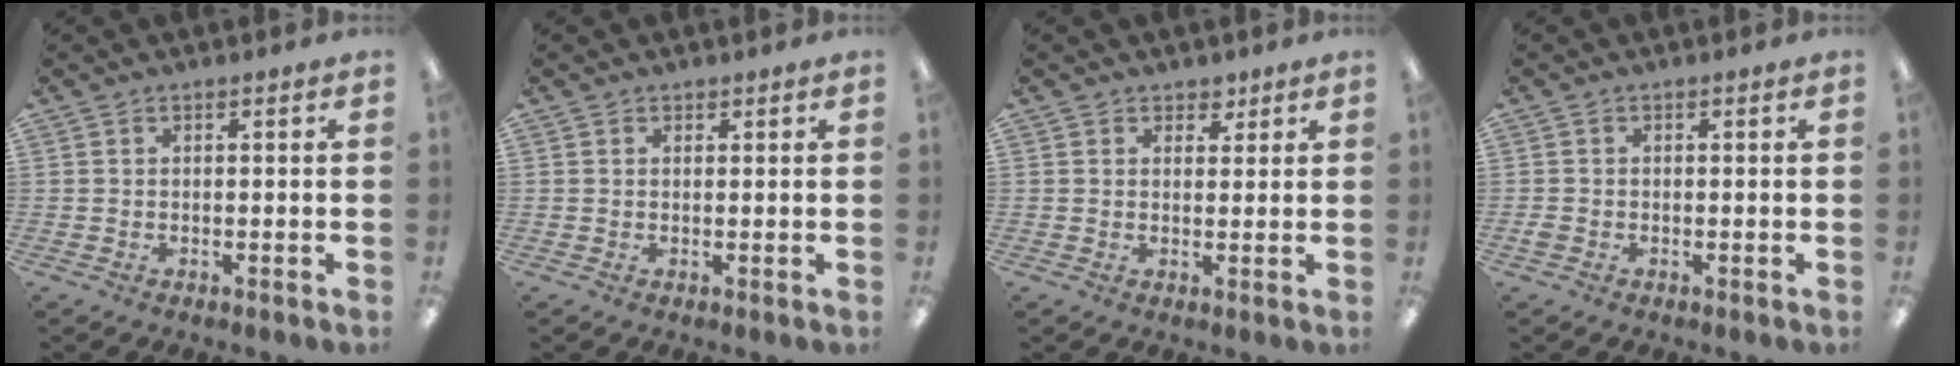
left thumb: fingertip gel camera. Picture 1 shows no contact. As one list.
[{"total": 0.7, "force": [0.6, 0.4, 0.0], "torque": [0.008, -0.003, 0.010]}, {"total": 2.7, "force": [1.8, 1.9, 0.5], "torque": [0.003, -0.006, 0.031]}, {"total": 1.2, "force": [-0.5, 0.9, 0.5], "torque": [-0.008, 0.002, -0.009]}]